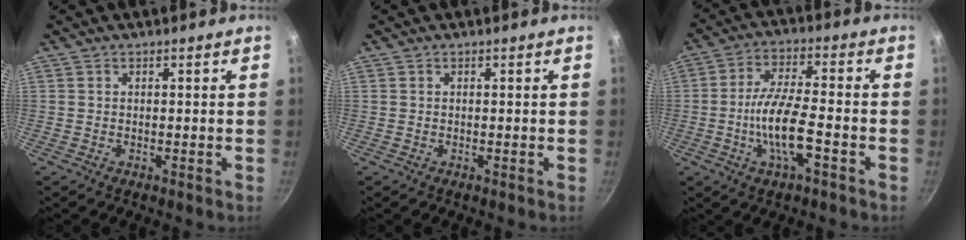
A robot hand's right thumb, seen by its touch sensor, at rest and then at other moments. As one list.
[{"total": 0.0}, {"total": 10.5, "force": [-3.6, 2.8, 9.5], "torque": [-0.182, 0.021, -0.071]}]